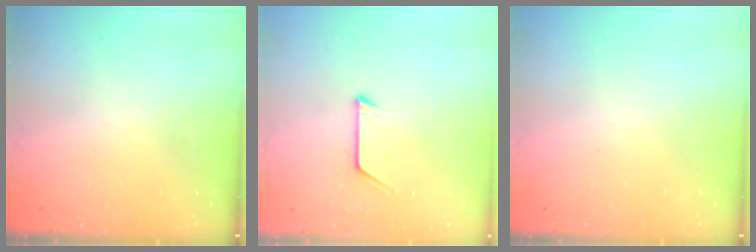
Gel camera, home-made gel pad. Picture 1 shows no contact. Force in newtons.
{"total": 6.3, "press": 6.3, "slide": 0.5}
{"total": 0.0}